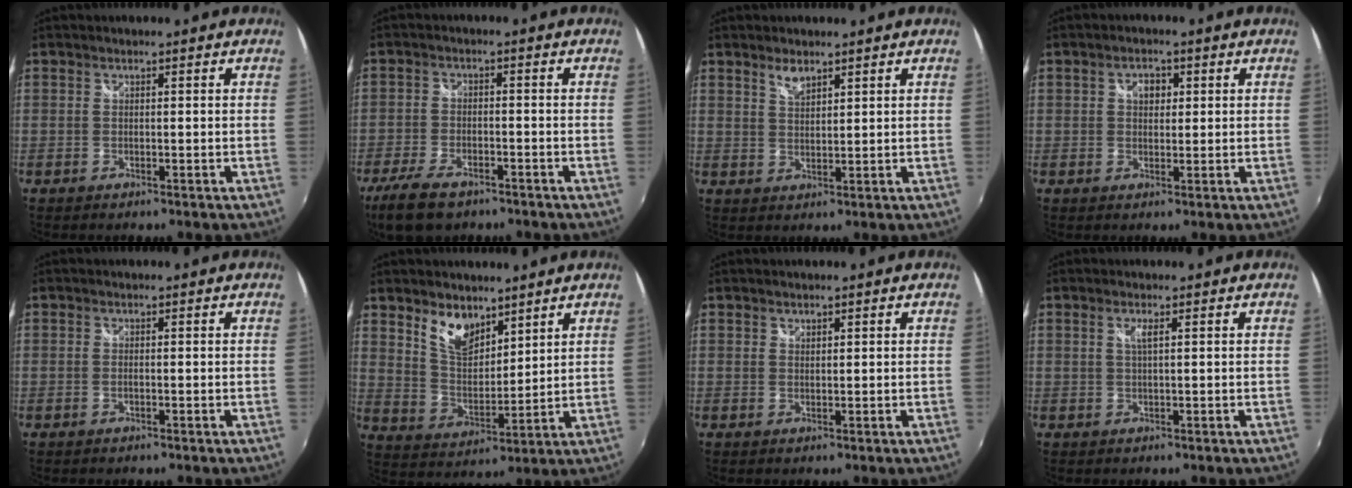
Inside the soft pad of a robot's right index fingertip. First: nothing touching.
{"total": 9.6, "force": [-6.9, 4.1, 5.3], "torque": [-0.138, -0.021, -0.126]}
{"total": 3.0, "force": [2.3, 1.2, 1.6], "torque": [-0.027, 0.000, 0.040]}
{"total": 3.1, "force": [0.9, 2.4, 1.8], "torque": [-0.024, 0.008, 0.013]}
{"total": 0.6, "force": [-0.2, 0.2, 0.5], "torque": [-0.011, -0.001, -0.006]}
{"total": 8.7, "force": [6.0, 4.5, 4.4], "torque": [-0.075, 0.004, 0.117]}
{"total": 0.8, "force": [0.6, 0.5, 0.1], "torque": [-0.001, 0.000, 0.010]}
{"total": 1.5, "force": [0.6, 0.1, 1.4], "torque": [-0.027, -0.001, 0.010]}